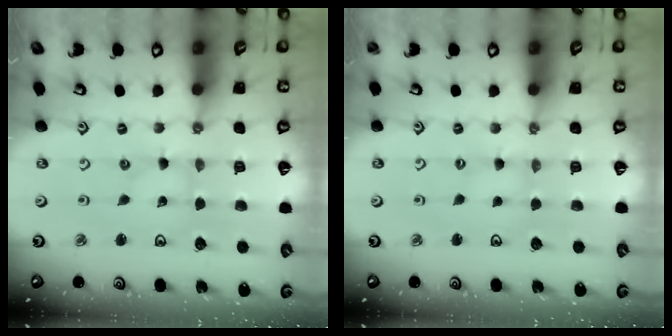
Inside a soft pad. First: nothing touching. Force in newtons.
{"total": 0.8, "press": 0.8, "slide": 0.1}